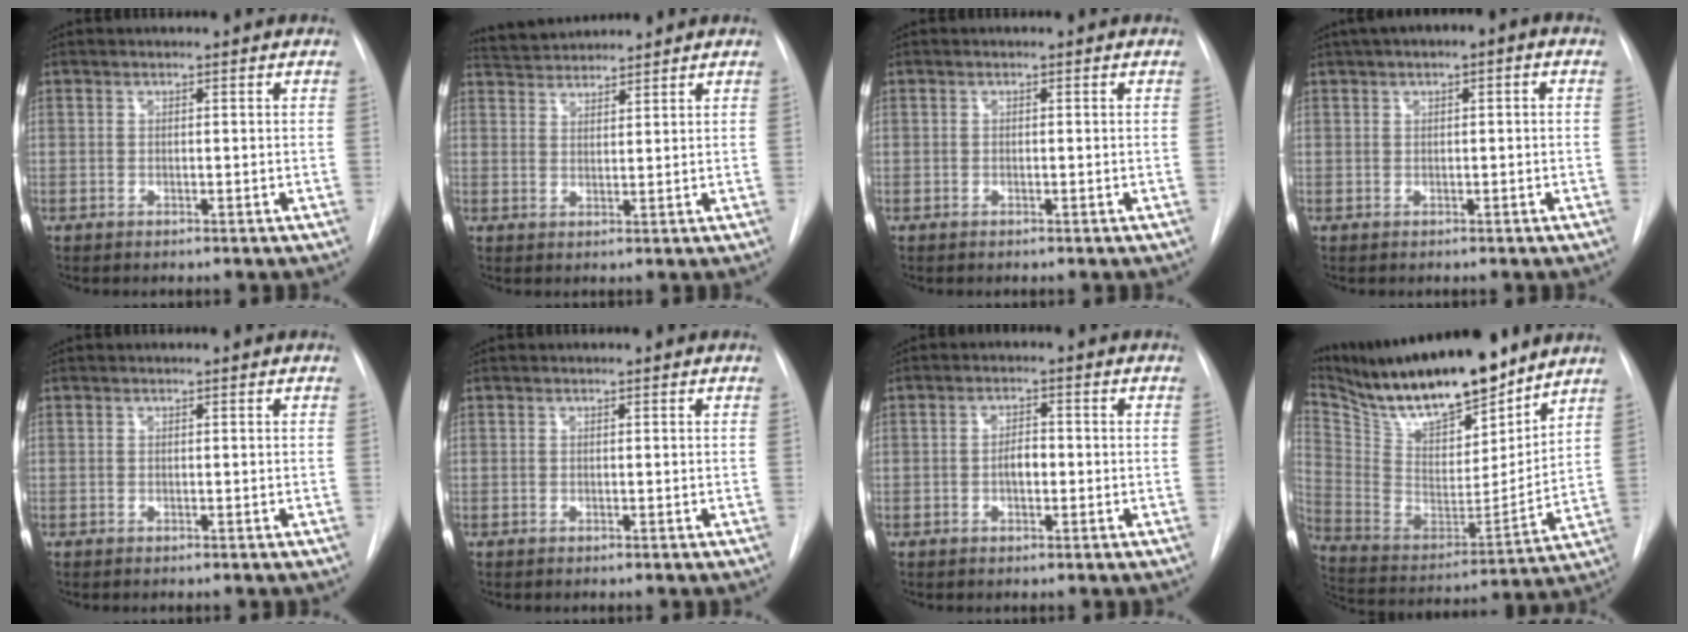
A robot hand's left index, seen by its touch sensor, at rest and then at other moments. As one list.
[{"total": 5.1, "force": [5.0, 0.5, 0.4], "torque": [-0.012, 0.028, 0.093]}, {"total": 0.0}, {"total": 4.5, "force": [1.8, 1.3, 3.9], "torque": [-0.064, 0.025, 0.023]}, {"total": 0.0}, {"total": 0.0}, {"total": 2.8, "force": [-0.6, 1.6, 2.3], "torque": [-0.035, 0.006, -0.009]}, {"total": 22.8, "force": [19.1, 5.2, 11.3], "torque": [-0.210, -0.015, 0.328]}]